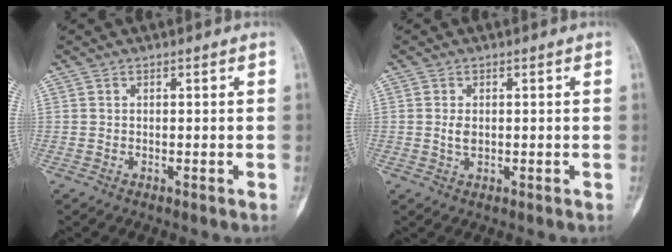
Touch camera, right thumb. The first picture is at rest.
{"total": 2.0, "force": [0.0, 1.2, 1.6], "torque": [-0.028, -0.002, 0.001]}